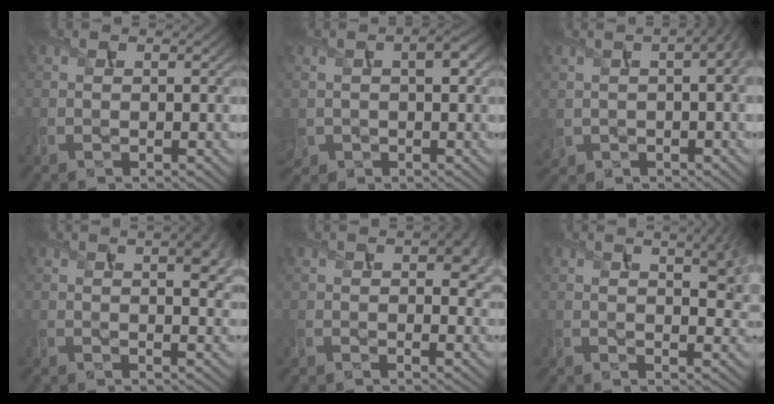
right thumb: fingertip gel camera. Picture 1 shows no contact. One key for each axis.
{"total": 4.8, "fx": 0.2, "fy": 3.3, "fz": 3.5, "tx": -0.079, "ty": -0.003, "tz": 0.000}
{"total": 8.1, "fx": 0.6, "fy": 4.3, "fz": 6.9, "tx": -0.121, "ty": -0.003, "tz": 0.021}
{"total": 7.7, "fx": 2.4, "fy": 3.0, "fz": 6.6, "tx": -0.081, "ty": 0.015, "tz": 0.035}
{"total": 6.6, "fx": 1.9, "fy": 3.2, "fz": 5.4, "tx": -0.074, "ty": 0.003, "tz": 0.035}
{"total": 8.8, "fx": 3.5, "fy": 3.4, "fz": 7.2, "tx": -0.103, "ty": 0.012, "tz": 0.057}